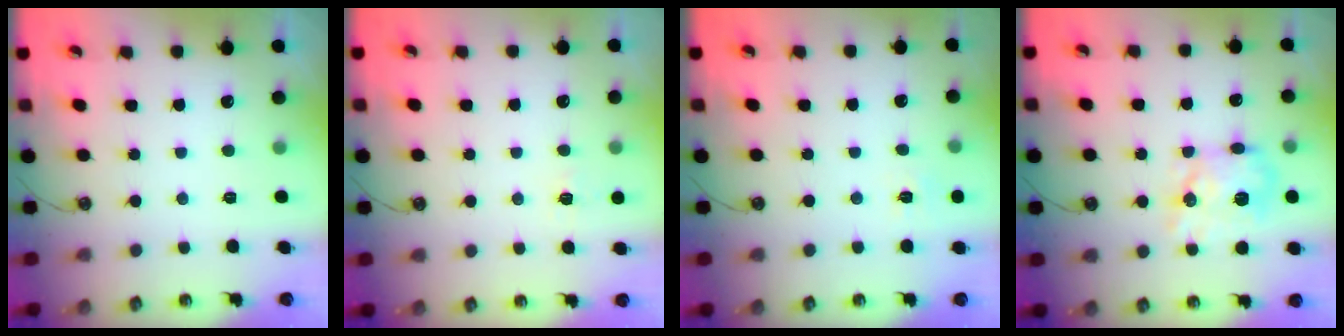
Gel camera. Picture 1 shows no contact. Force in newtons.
{"total": 4.3, "press": 4.3, "slide": 0.6}
{"total": 5.0, "press": 4.9, "slide": 0.7}
{"total": 12.8, "press": 12.8, "slide": 0.2}